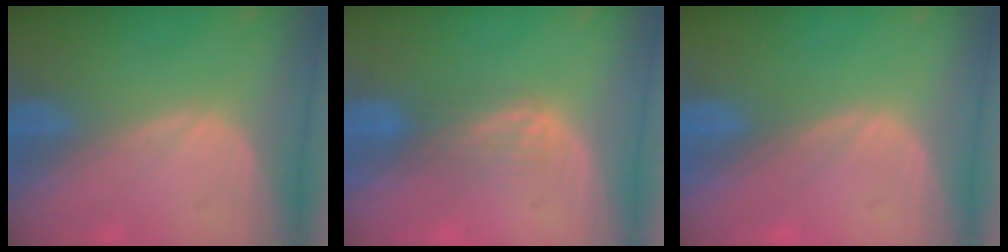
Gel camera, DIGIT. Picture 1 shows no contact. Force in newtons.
{"total": 2.6, "press": 2.6, "slide": 0.4}
{"total": 0.0}